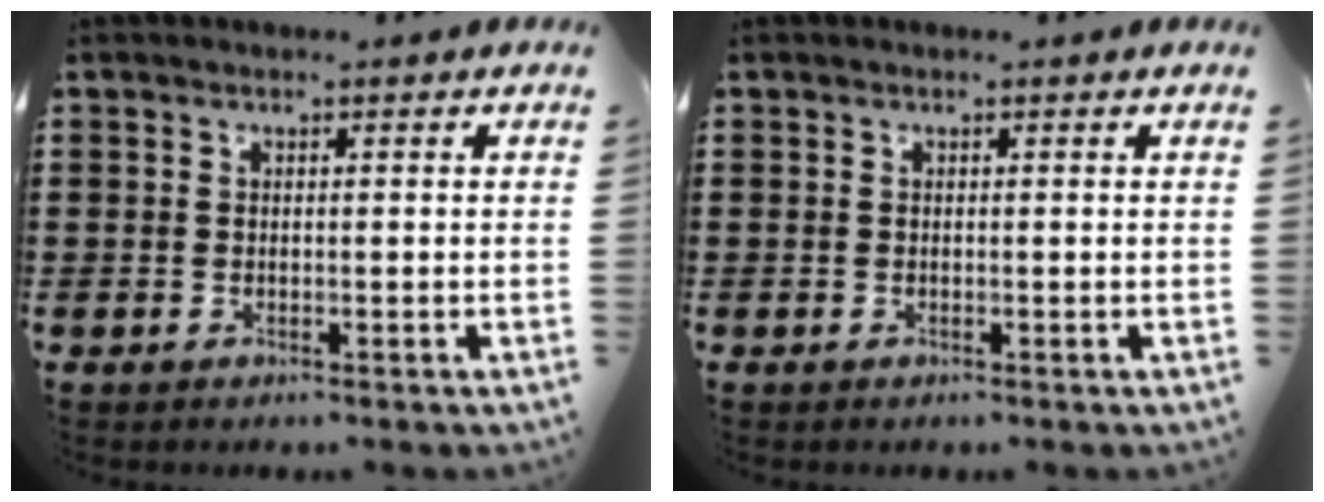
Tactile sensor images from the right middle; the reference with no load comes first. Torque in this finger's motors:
{"motor_torque": [0.15, -0.26, 0.03, 0.01]}